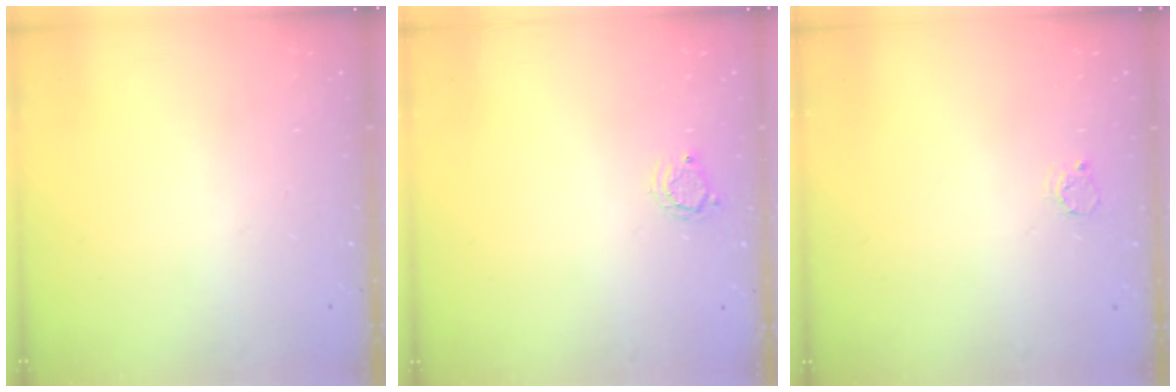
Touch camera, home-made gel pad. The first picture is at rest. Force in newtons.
{"total": 4.0, "press": 4.0, "slide": 0.3}
{"total": 3.2, "press": 3.2, "slide": 0.2}